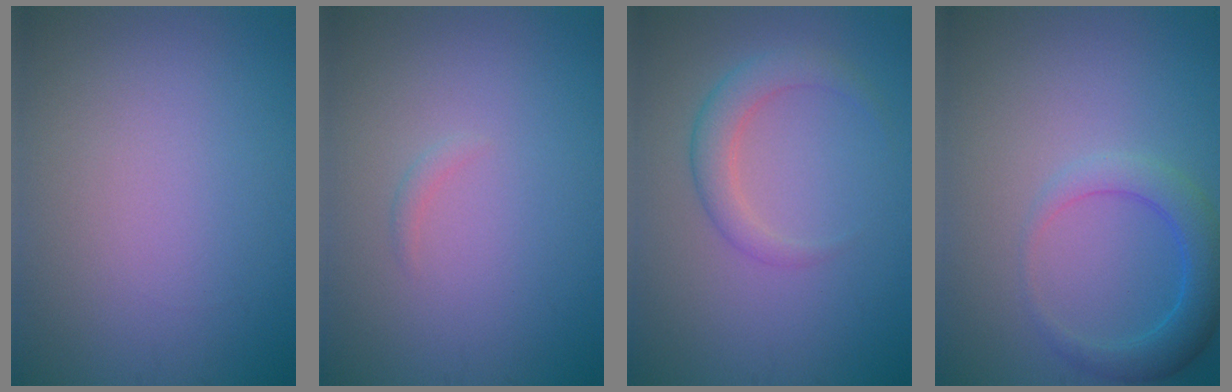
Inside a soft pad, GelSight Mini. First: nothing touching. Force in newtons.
{"total": 0.6, "press": 0.6, "slide": 0.0}
{"total": 2.8, "press": 2.8, "slide": 0.2}
{"total": 3.4, "press": 3.4, "slide": 0.2}